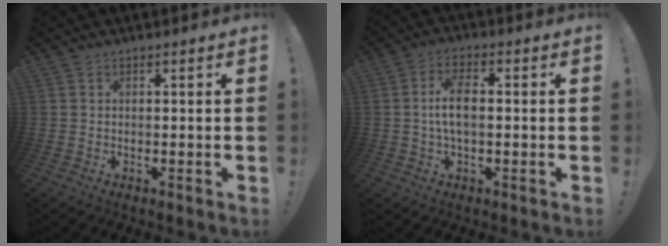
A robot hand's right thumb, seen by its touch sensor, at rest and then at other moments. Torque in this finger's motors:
{"motor_torque": [-0.28, 0.25, 0.49, -0.38, 0.05]}